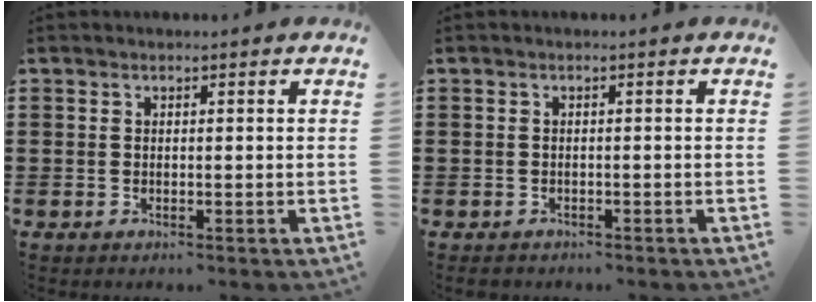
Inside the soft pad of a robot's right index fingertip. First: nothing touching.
{"total": 0.9, "force": [-0.8, 0.4, 0.1], "torque": [-0.005, 0.000, -0.017]}